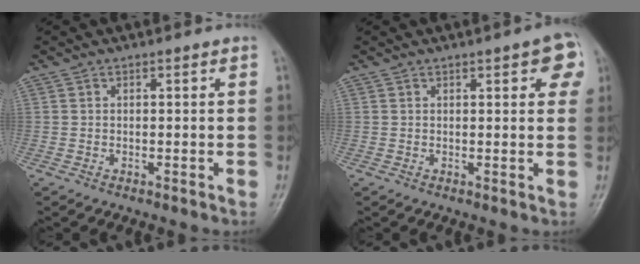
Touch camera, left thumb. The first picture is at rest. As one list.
[{"total": 5.7, "force": [2.3, 1.8, 5.0], "torque": [-0.044, -0.001, 0.018]}]